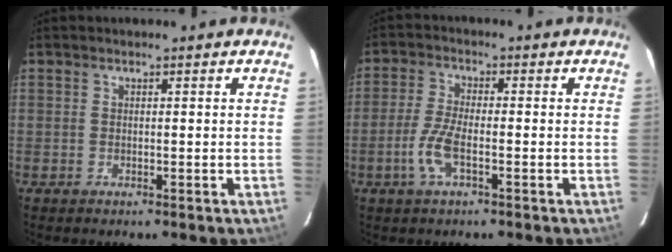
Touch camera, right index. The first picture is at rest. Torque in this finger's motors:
{"motor_torque": [0.04, -0.17, 0.15, 0.03]}